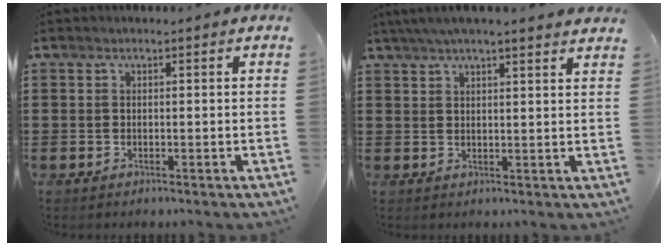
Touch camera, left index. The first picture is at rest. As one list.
[{"total": 4.1, "force": [3.5, -0.1, 2.1], "torque": [-0.051, -0.003, 0.064]}]